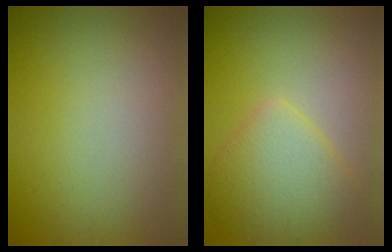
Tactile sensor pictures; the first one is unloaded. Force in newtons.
{"total": 4.9, "press": 4.9, "slide": 0.2}